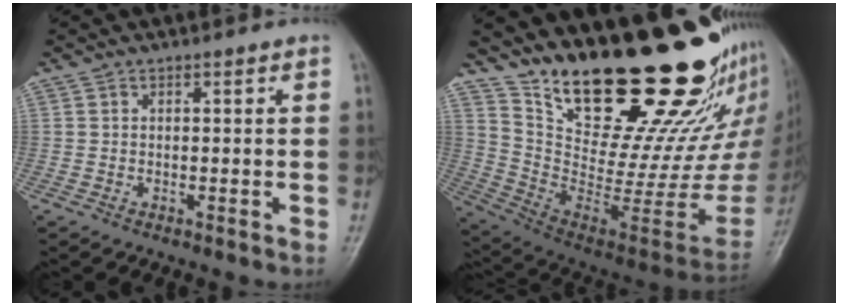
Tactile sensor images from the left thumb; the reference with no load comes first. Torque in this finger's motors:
{"motor_torque": [2.02, 1.68, 0.66, -2.11, 0.28]}